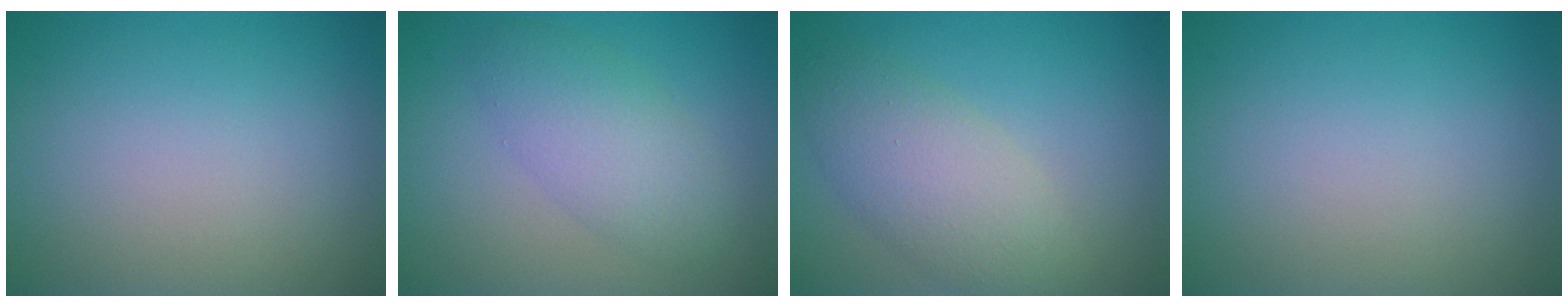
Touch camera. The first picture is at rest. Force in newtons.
{"total": 4.1, "press": 4.1, "slide": 0.1}
{"total": 5.0, "press": 5.0, "slide": 0.3}
{"total": 0.0}